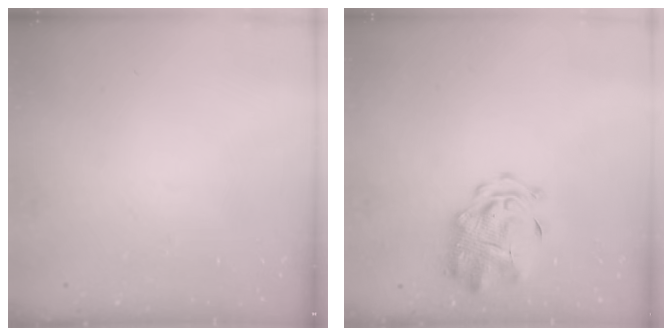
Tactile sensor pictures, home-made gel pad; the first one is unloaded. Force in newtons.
{"total": 3.1, "press": 3.0, "slide": 1.0}